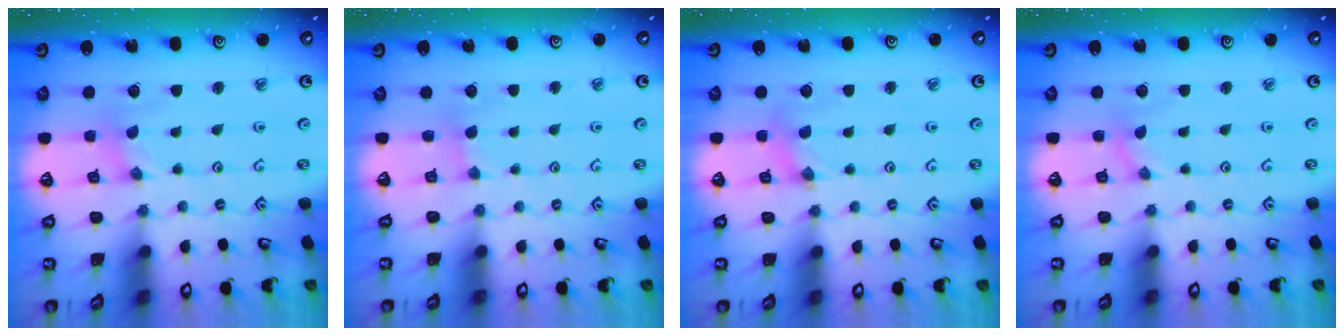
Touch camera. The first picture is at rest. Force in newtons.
{"total": 1.9, "press": 1.9, "slide": 0.3}
{"total": 2.0, "press": 2.0, "slide": 0.3}
{"total": 0.0}